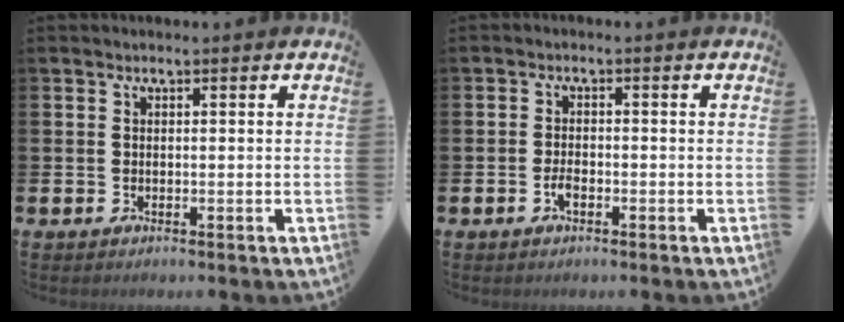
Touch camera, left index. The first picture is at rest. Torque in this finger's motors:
{"motor_torque": [0.37, 0.31, 0.04, 0.07]}